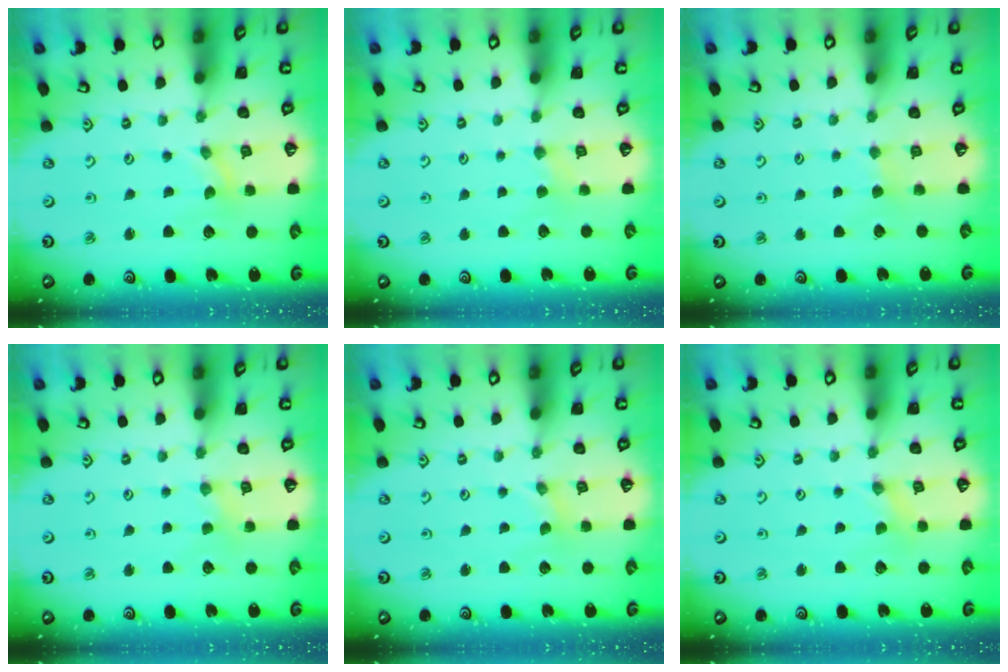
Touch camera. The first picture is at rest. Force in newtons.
{"total": 1.8, "press": 1.8, "slide": 0.4}
{"total": 2.2, "press": 2.2, "slide": 0.4}
{"total": 1.8, "press": 1.7, "slide": 0.4}
{"total": 0.0}
{"total": 0.0}